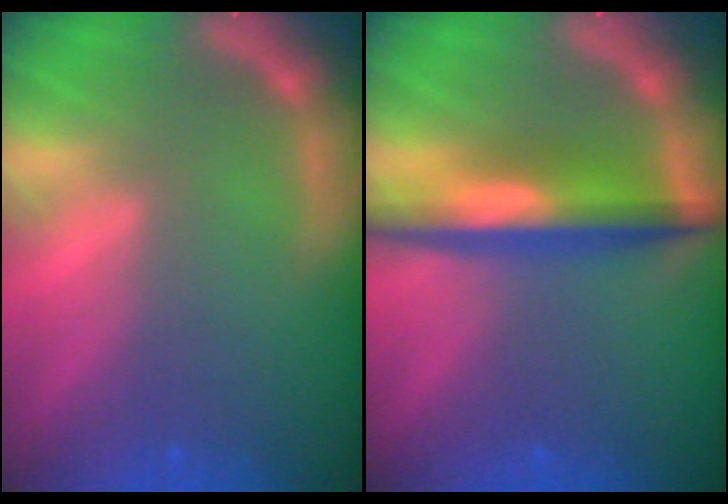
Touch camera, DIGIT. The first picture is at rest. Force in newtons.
{"total": 6.0}